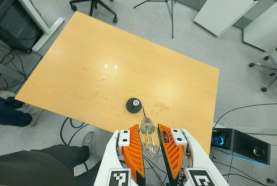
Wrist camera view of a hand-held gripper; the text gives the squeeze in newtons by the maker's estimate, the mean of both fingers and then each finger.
{"total": 15.7, "left": 17.5, "right": 14.0}